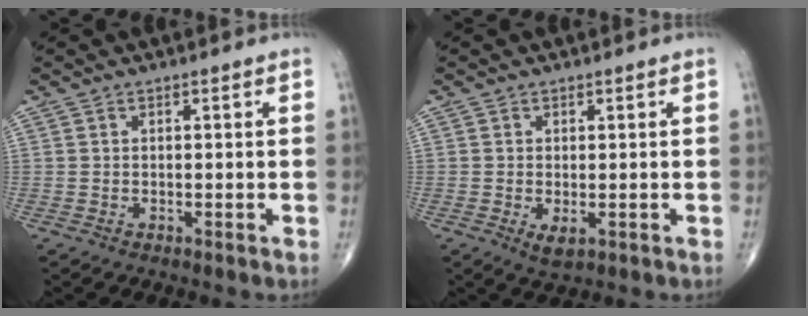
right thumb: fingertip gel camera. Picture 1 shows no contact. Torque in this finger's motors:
{"motor_torque": [-0.22, 0.14, 0.19, 0.21, 0.01]}